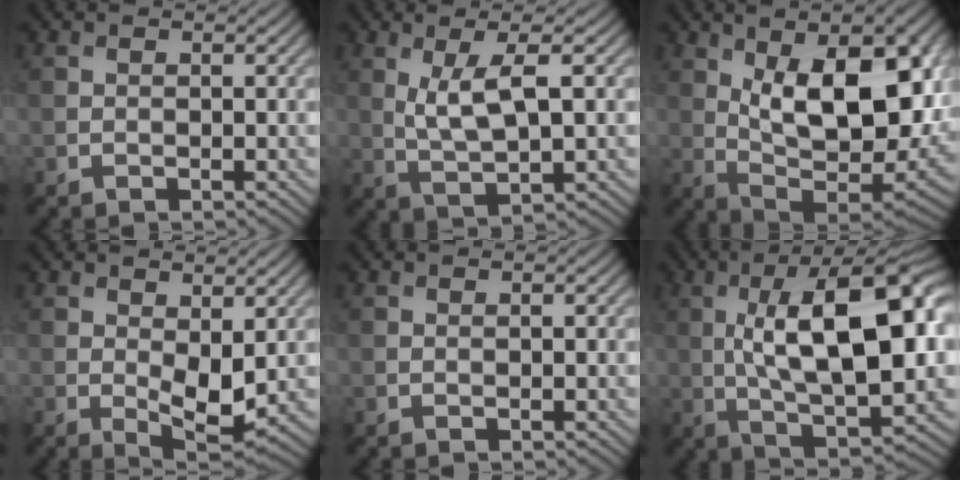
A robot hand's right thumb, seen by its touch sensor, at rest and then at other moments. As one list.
[{"total": 5.8, "force": [1.3, 1.5, 5.4], "torque": [-0.112, -0.001, 0.031]}, {"total": 18.5, "force": [4.8, 8.6, 15.7], "torque": [-0.246, 0.017, 0.077]}, {"total": 4.9, "force": [0.4, 2.3, 4.3], "torque": [-0.084, -0.012, 0.013]}, {"total": 0.0}, {"total": 17.4, "force": [1.9, 6.3, 16.1], "torque": [-0.251, 0.014, 0.030]}]